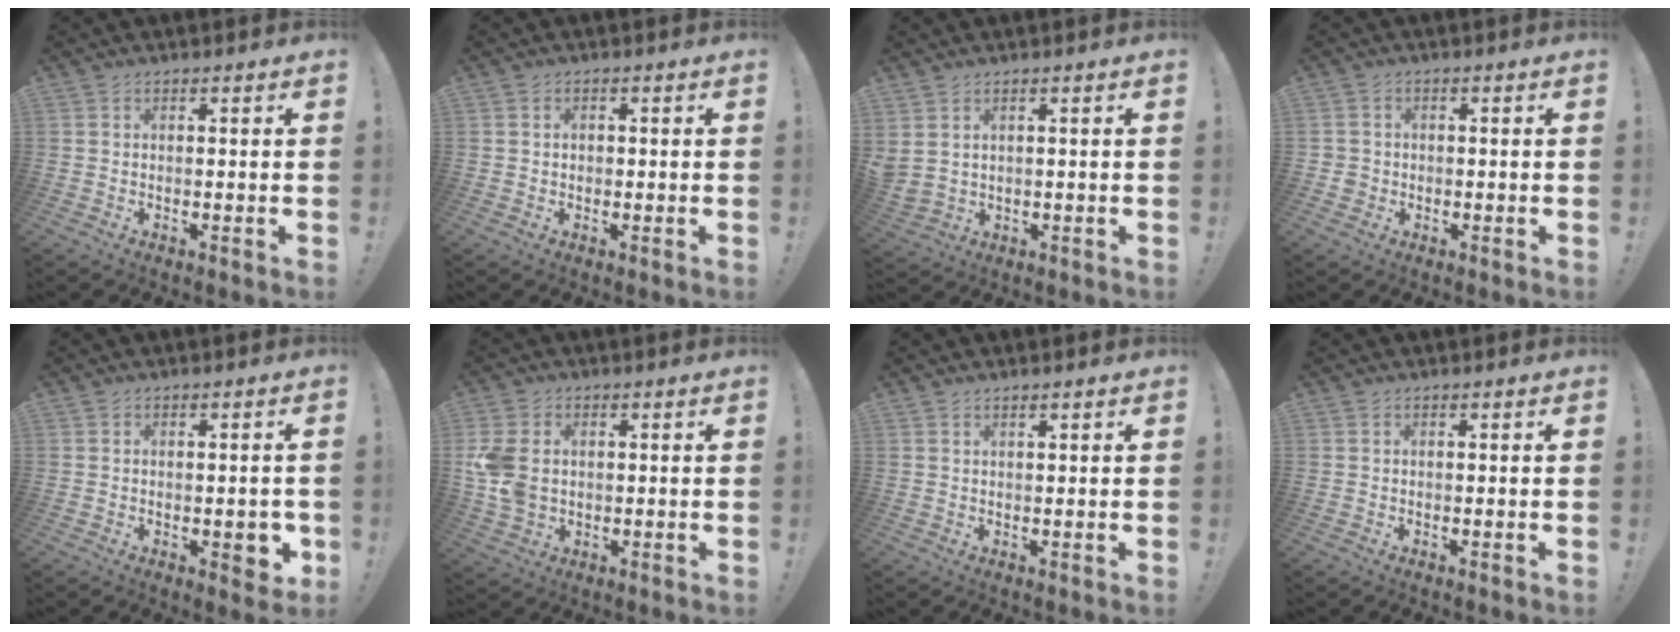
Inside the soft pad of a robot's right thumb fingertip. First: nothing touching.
{"total": 1.2, "force": [0.0, 1.1, 0.3], "torque": [0.001, 0.000, -0.001]}
{"total": 3.2, "force": [1.9, 1.2, 2.3], "torque": [-0.047, -0.006, 0.040]}
{"total": 3.0, "force": [-0.2, 2.9, 0.9], "torque": [-0.011, 0.004, -0.001]}
{"total": 5.3, "force": [-1.4, 2.9, 4.2], "torque": [-0.036, 0.005, -0.019]}
{"total": 9.9, "force": [1.2, 7.4, 6.4], "torque": [-0.133, -0.001, 0.025]}
{"total": 1.0, "force": [0.9, -0.1, 0.6], "torque": [-0.004, -0.004, 0.014]}
{"total": 0.0}